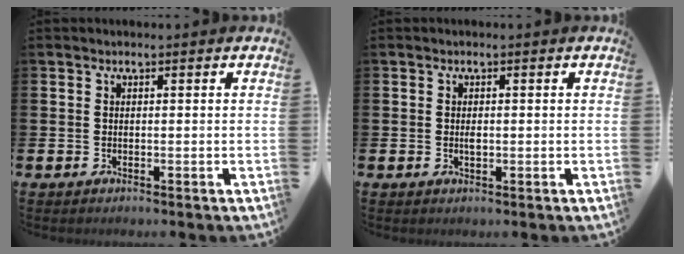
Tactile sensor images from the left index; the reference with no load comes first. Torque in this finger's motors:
{"motor_torque": [0.23, -0.08, 0.00, 0.04]}